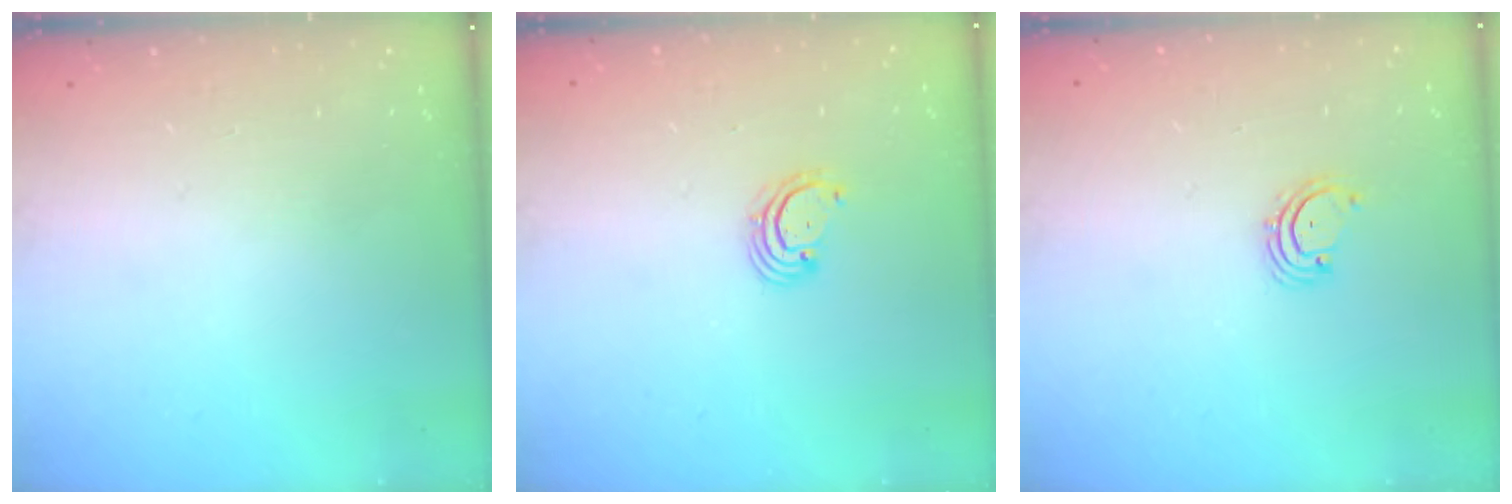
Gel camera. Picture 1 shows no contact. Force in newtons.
{"total": 2.6, "press": 2.6, "slide": 0.3}
{"total": 2.3, "press": 2.3, "slide": 0.5}